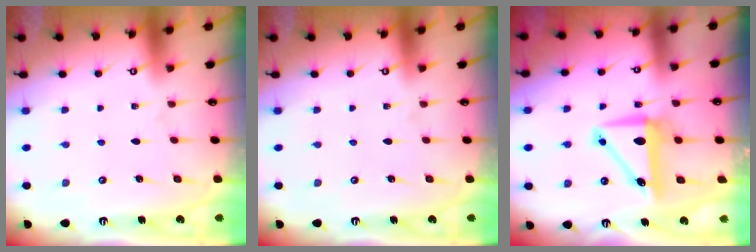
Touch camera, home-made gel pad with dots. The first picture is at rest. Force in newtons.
{"total": 0.0}
{"total": 9.1, "press": 9.0, "slide": 1.6}